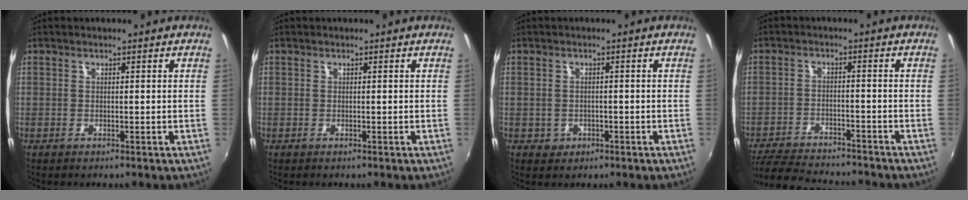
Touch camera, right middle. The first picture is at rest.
{"total": 0.0}
{"total": 2.8, "force": [-0.8, 2.5, 0.8], "torque": [-0.021, -0.003, -0.009]}
{"total": 14.9, "force": [-13.3, 3.1, 5.9], "torque": [-0.135, -0.022, -0.208]}